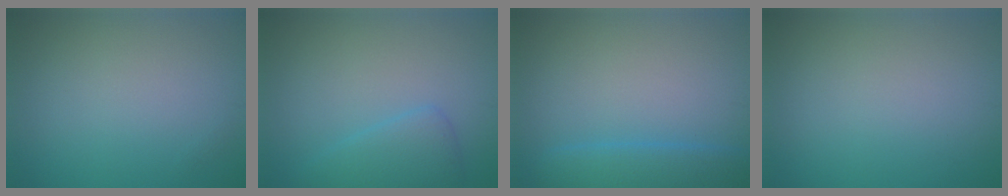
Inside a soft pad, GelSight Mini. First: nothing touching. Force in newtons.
{"total": 2.7, "press": 2.6, "slide": 0.3}
{"total": 4.1, "press": 4.1, "slide": 0.2}
{"total": 0.0}